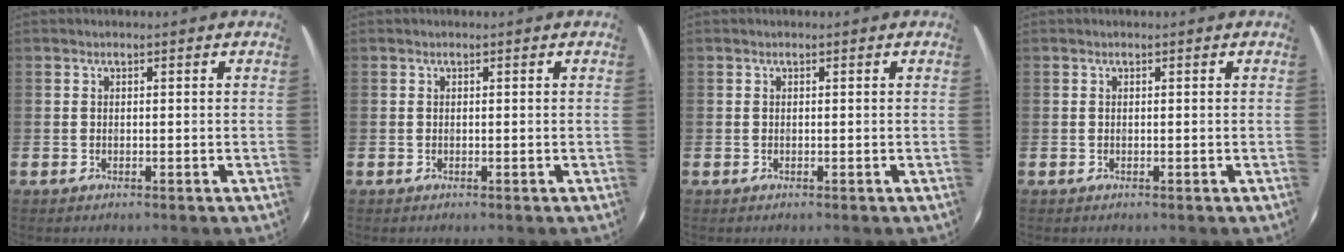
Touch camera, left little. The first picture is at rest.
{"total": 0.0}
{"total": 0.0}
{"total": 0.0}